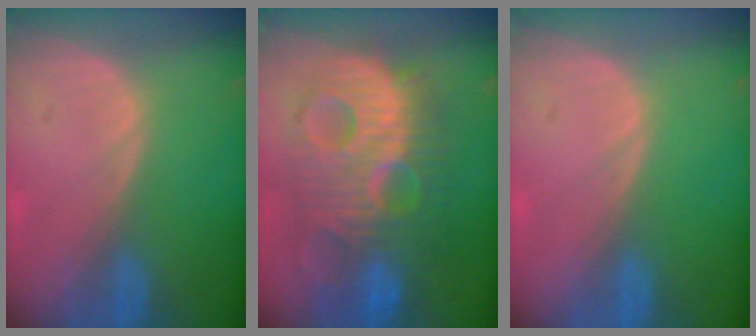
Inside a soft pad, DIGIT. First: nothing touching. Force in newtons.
{"total": 13.1, "press": 13.1, "slide": 1.1}
{"total": 0.0}